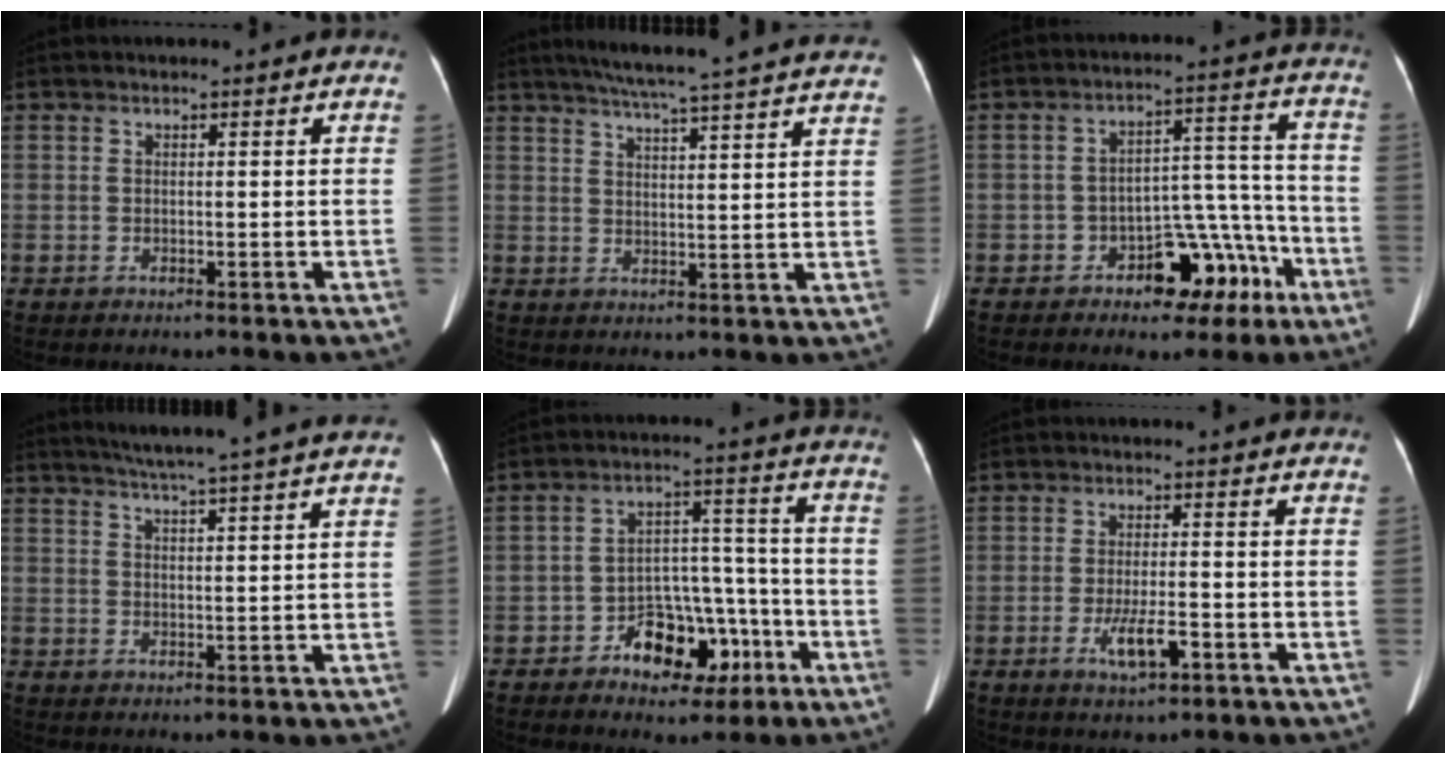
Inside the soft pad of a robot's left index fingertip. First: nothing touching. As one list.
[{"total": 21.5, "force": [19.2, -0.4, 9.8], "torque": [-0.154, -0.005, 0.241]}, {"total": 10.3, "force": [-5.8, 5.5, 6.5], "torque": [-0.076, 0.040, -0.074]}, {"total": 14.1, "force": [12.3, -1.2, 6.8], "torque": [-0.111, 0.001, 0.153]}, {"total": 10.1, "force": [-5.1, 6.1, 6.2], "torque": [-0.092, 0.035, -0.070]}, {"total": 4.8, "force": [-2.2, 1.1, 4.2], "torque": [-0.083, -0.005, -0.034]}]